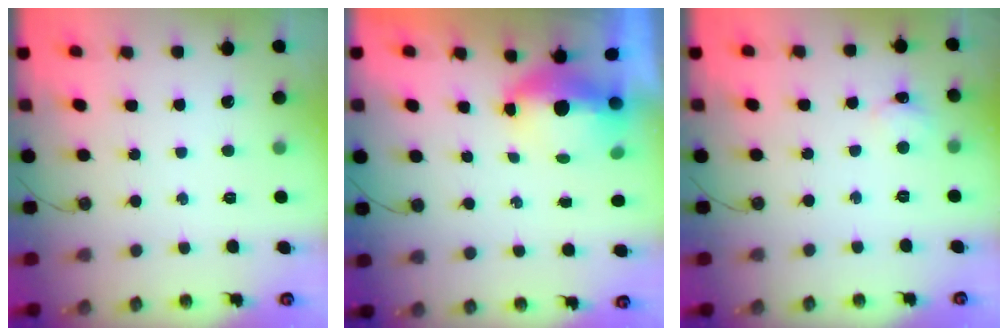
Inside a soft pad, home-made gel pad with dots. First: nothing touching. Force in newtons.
{"total": 5.4, "press": 5.3, "slide": 0.6}
{"total": 2.6, "press": 2.6, "slide": 0.4}